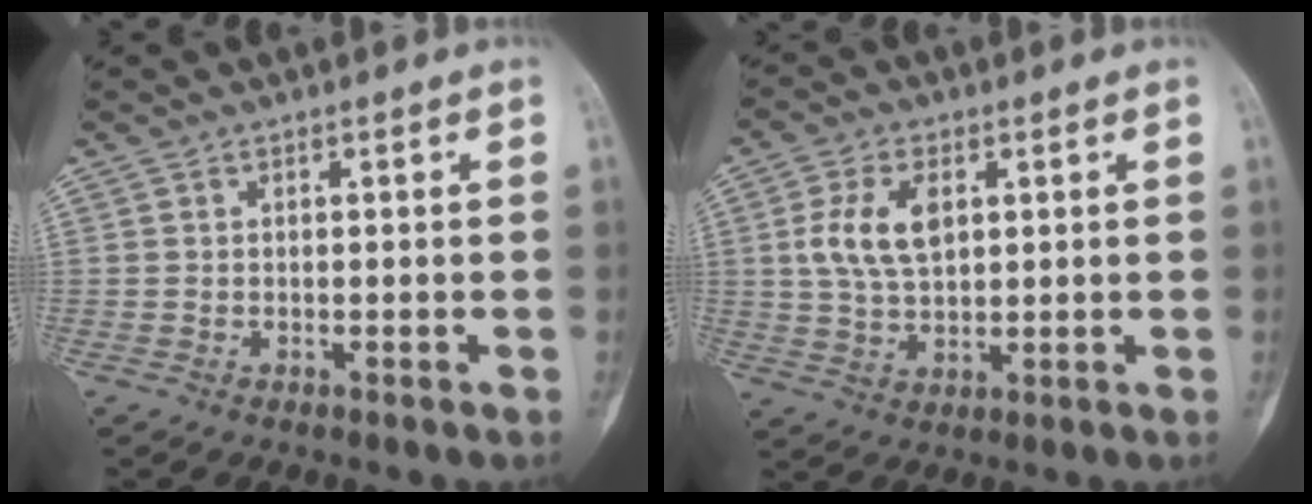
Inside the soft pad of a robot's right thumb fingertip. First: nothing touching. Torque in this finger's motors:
{"motor_torque": [0.13, 0.06, 0.70, 0.06, 0.07]}